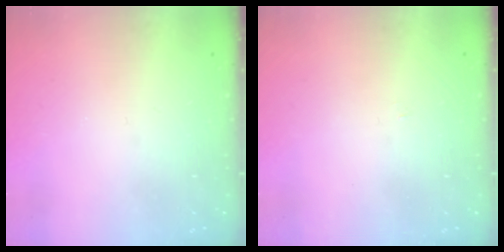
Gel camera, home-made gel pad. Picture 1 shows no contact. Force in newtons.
{"total": 2.2, "press": 2.2, "slide": 0.3}